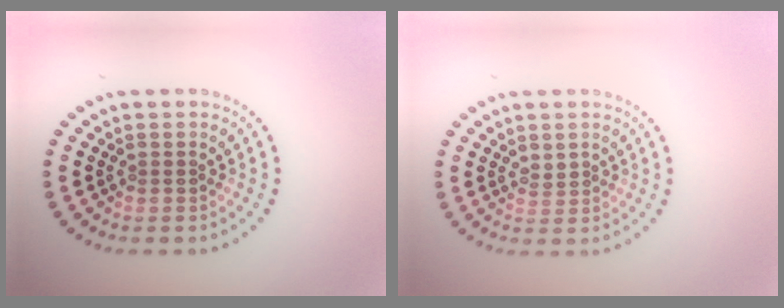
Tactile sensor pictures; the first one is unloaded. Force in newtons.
{"total": 0.9, "press": 0.8, "slide": 0.4}